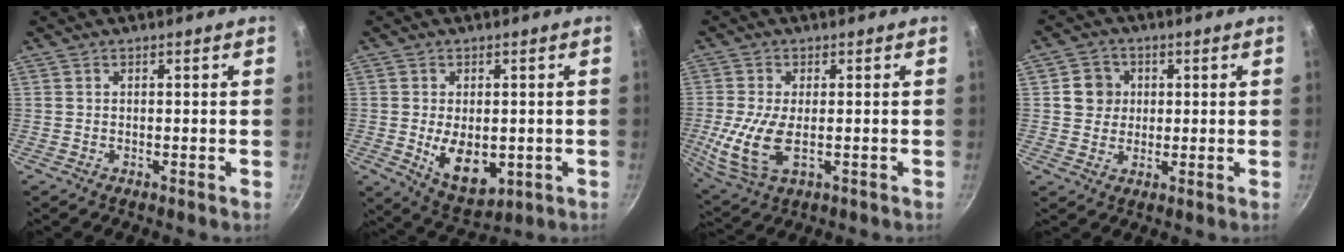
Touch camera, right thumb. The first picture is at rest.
{"total": 9.8, "force": [-1.2, 6.1, 7.5], "torque": [-0.099, -0.014, 0.003]}
{"total": 10.1, "force": [-1.4, 4.9, 8.7], "torque": [-0.187, -0.018, -0.025]}
{"total": 5.4, "force": [1.0, 5.1, 1.6], "torque": [0.009, 0.005, 0.012]}